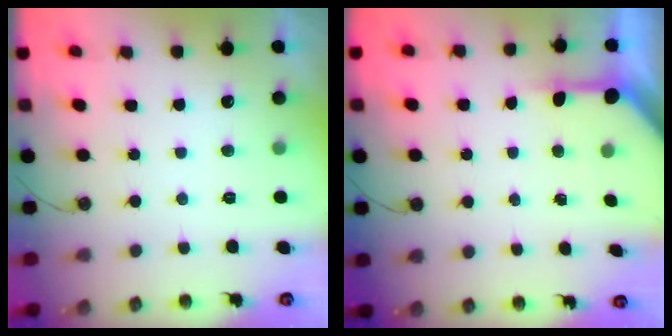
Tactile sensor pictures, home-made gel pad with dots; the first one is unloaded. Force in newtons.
{"total": 5.0, "press": 5.0, "slide": 0.2}